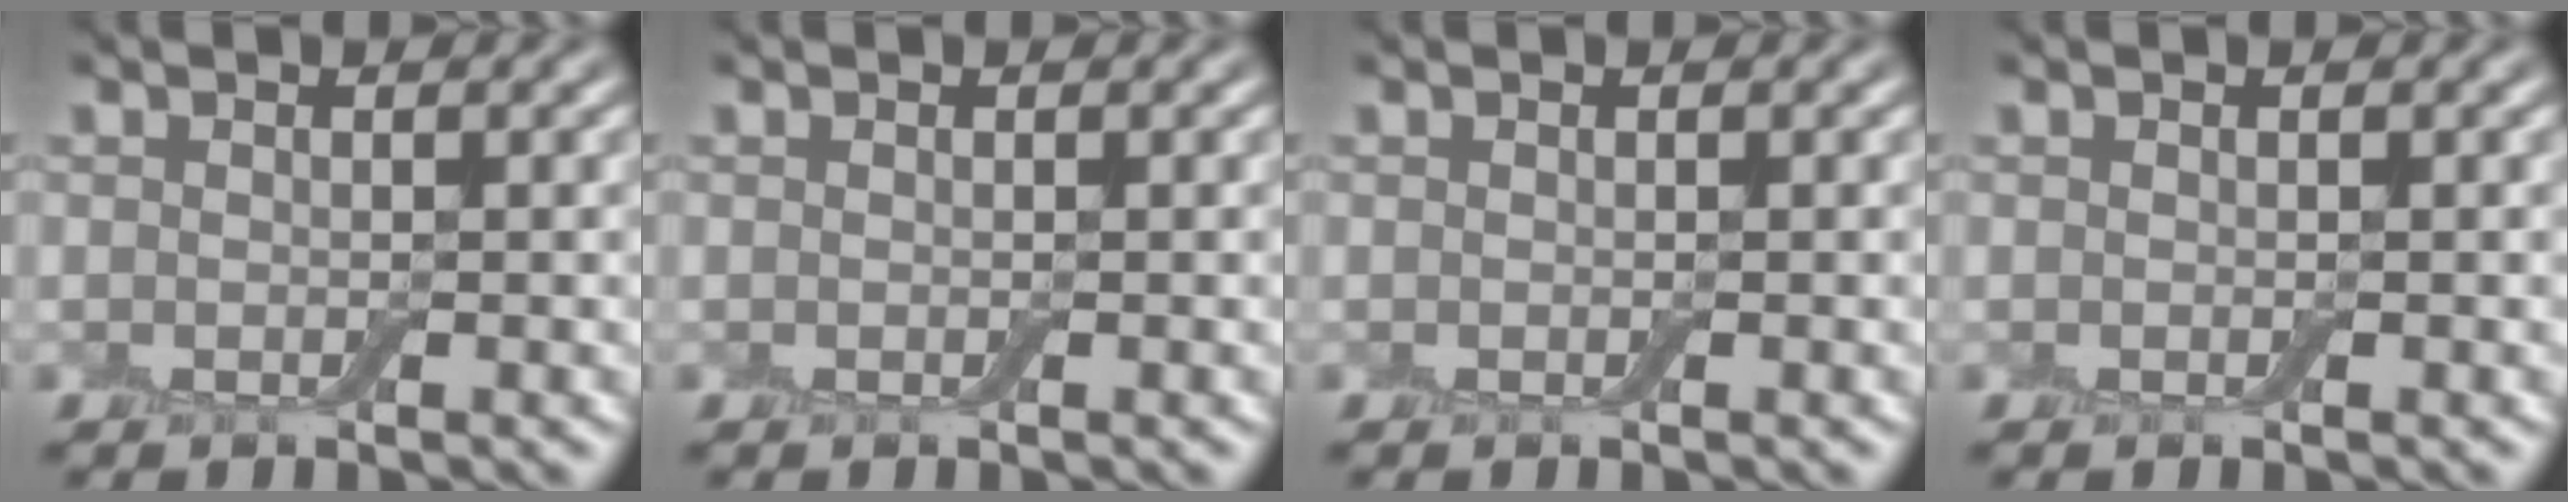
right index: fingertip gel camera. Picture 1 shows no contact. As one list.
[{"total": 0.0}, {"total": 0.0}, {"total": 0.0}]